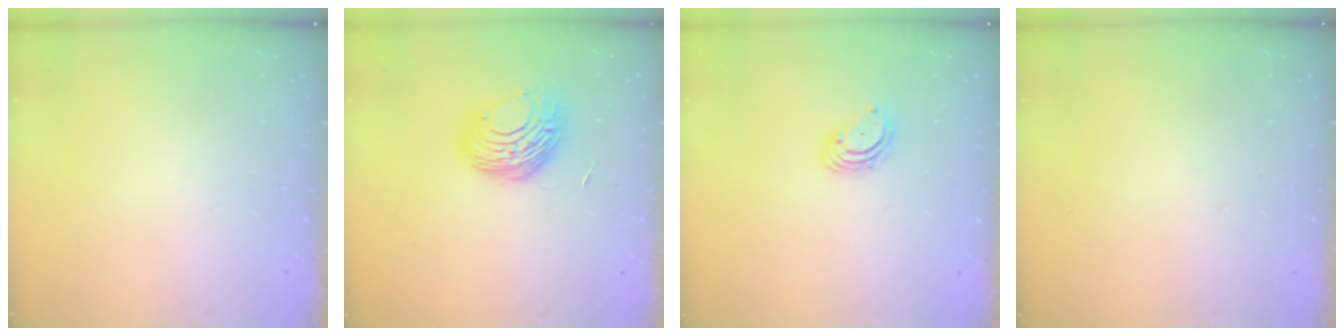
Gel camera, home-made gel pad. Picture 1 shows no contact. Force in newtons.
{"total": 10.0, "press": 10.0, "slide": 0.5}
{"total": 3.4, "press": 3.4, "slide": 0.1}
{"total": 0.0}